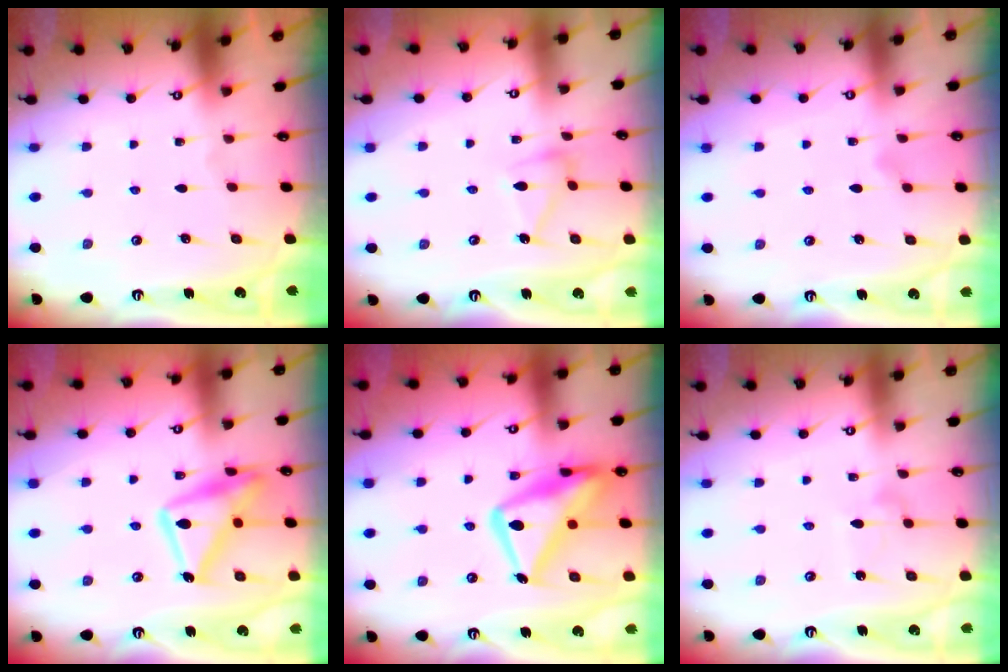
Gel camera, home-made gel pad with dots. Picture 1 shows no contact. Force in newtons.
{"total": 9.8, "press": 9.8, "slide": 0.5}
{"total": 7.3, "press": 7.3, "slide": 0.4}
{"total": 17.7, "press": 17.6, "slide": 1.2}
{"total": 19.6, "press": 19.5, "slide": 1.6}
{"total": 4.6, "press": 4.6, "slide": 0.4}